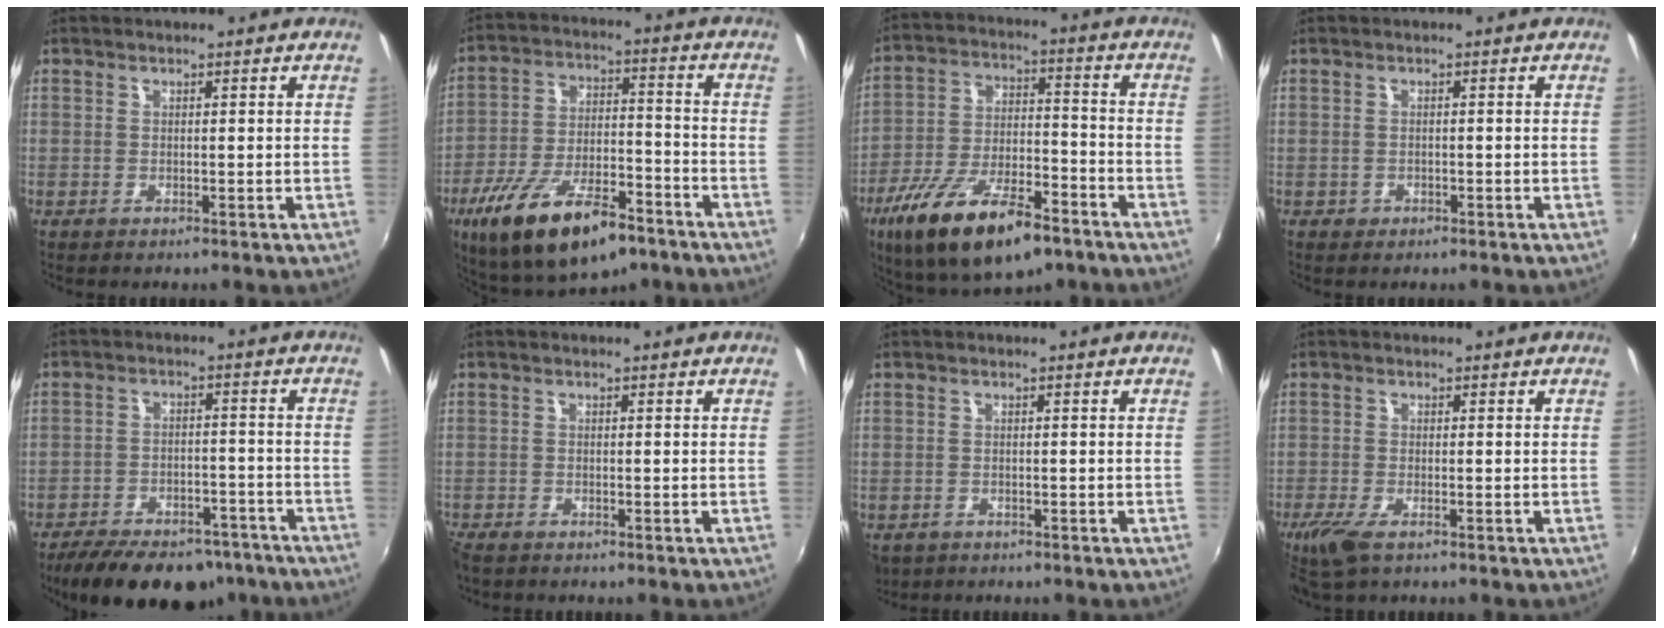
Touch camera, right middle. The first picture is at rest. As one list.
[{"total": 20.1, "force": [-12.6, 7.9, 13.5], "torque": [-0.255, -0.031, -0.202]}, {"total": 19.7, "force": [-12.3, 7.3, 13.6], "torque": [-0.257, -0.037, -0.204]}, {"total": 1.4, "force": [-0.7, 1.1, 0.4], "torque": [-0.010, -0.004, -0.010]}, {"total": 19.6, "force": [-15.2, 8.3, 9.1], "torque": [-0.182, -0.009, -0.206]}, {"total": 2.3, "force": [-2.0, 0.7, 0.8], "torque": [-0.023, -0.012, -0.041]}, {"total": 4.6, "force": [-2.4, 3.2, 2.1], "torque": [-0.051, -0.014, -0.035]}, {"total": 4.9, "force": [-3.1, 1.5, 3.4], "torque": [-0.083, -0.018, -0.060]}]